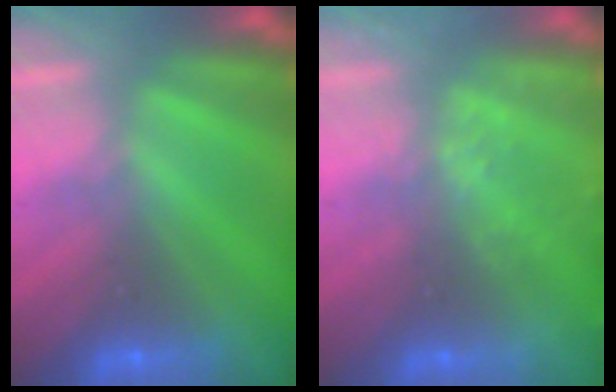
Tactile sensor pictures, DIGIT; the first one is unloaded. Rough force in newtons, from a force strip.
{"total": 2.4}